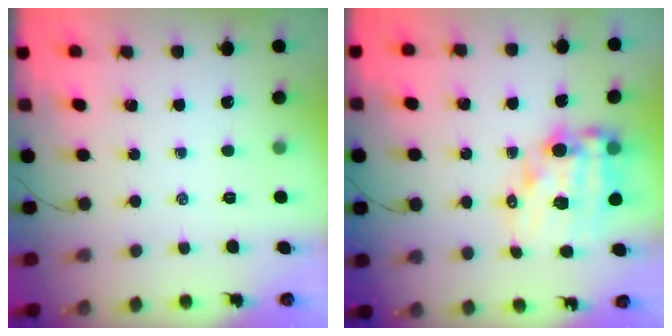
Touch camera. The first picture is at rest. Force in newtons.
{"total": 13.2, "press": 12.8, "slide": 3.2}